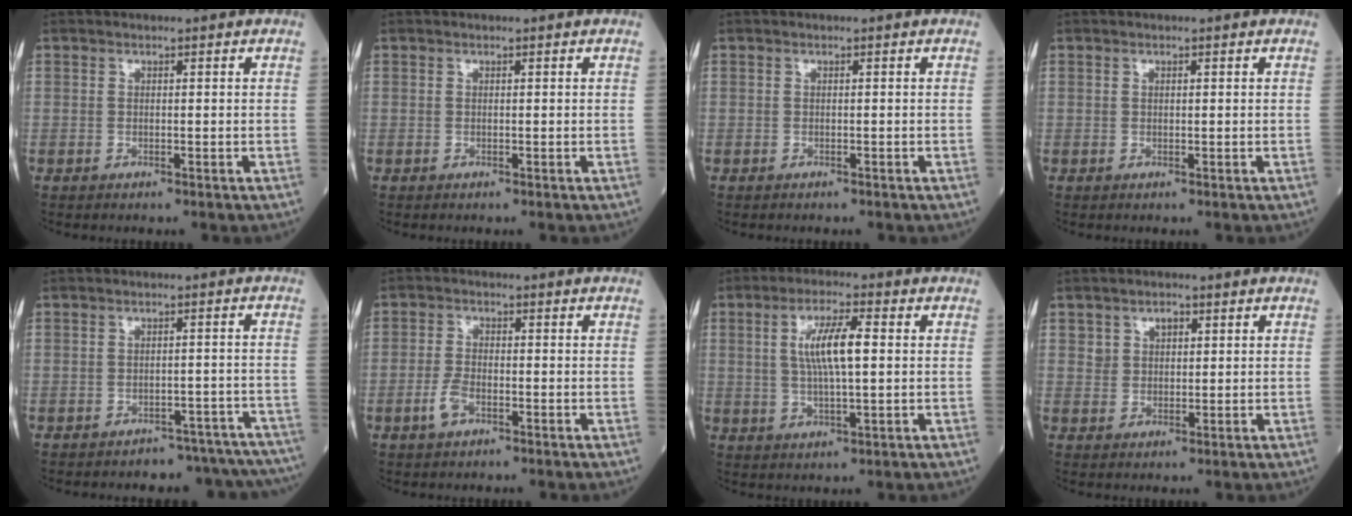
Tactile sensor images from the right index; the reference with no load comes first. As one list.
[{"total": 0.0}, {"total": 0.7, "force": [-0.6, 0.2, 0.2], "torque": [-0.011, -0.001, -0.010]}, {"total": 0.0}, {"total": 12.0, "force": [-11.2, 3.8, 1.5], "torque": [0.000, 0.030, -0.121]}, {"total": 3.4, "force": [-1.7, 1.4, 2.6], "torque": [-0.059, 0.001, -0.035]}, {"total": 7.7, "force": [1.2, 1.3, 7.5], "torque": [-0.144, 0.009, 0.024]}, {"total": 3.0, "force": [1.4, 2.1, 1.5], "torque": [-0.025, 0.006, 0.027]}]